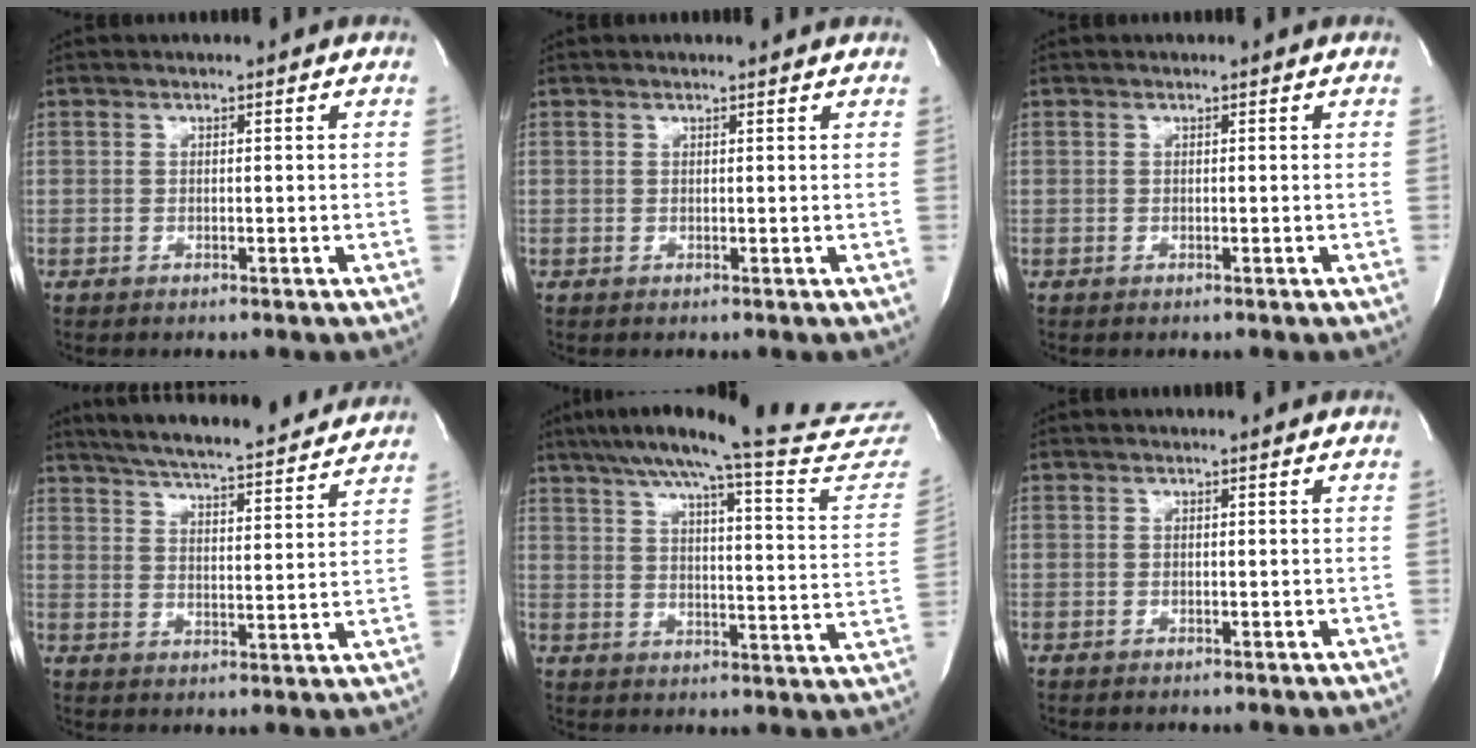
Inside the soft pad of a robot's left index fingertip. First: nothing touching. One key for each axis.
{"total": 1.9, "fx": 1.9, "fy": 0.1, "fz": 0.5, "tx": -0.013, "ty": 0.008, "tz": 0.020}
{"total": 0.0}
{"total": 22.3, "fx": 20.4, "fy": 2.5, "fz": 8.6, "tx": -0.141, "ty": -0.011, "tz": 0.272}
{"total": 25.1, "fx": 23.3, "fy": 0.0, "fz": 9.3, "tx": -0.138, "ty": -0.083, "tz": 0.288}
{"total": 0.9, "fx": 0.9, "fy": -0.1, "fz": 0.2, "tx": -0.009, "ty": -0.001, "tz": 0.009}